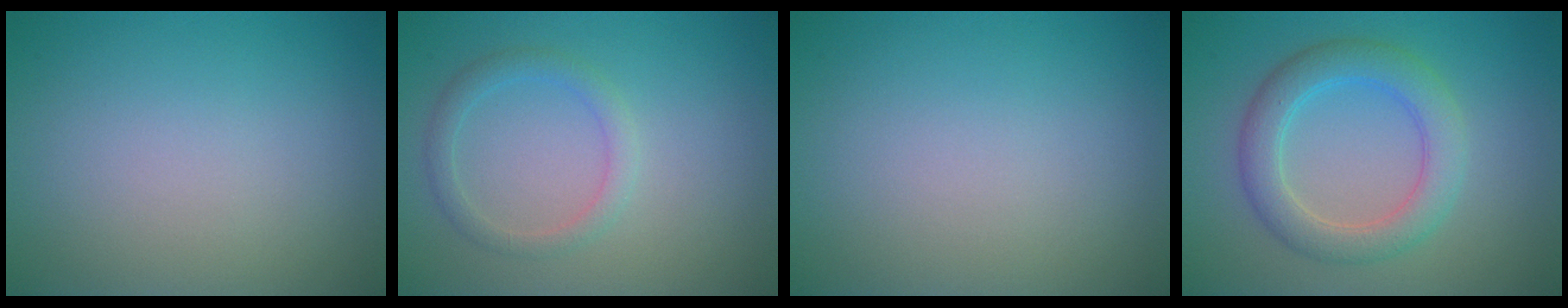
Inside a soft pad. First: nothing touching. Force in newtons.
{"total": 1.9, "press": 1.9, "slide": 0.1}
{"total": 0.0}
{"total": 4.4, "press": 4.4, "slide": 0.1}